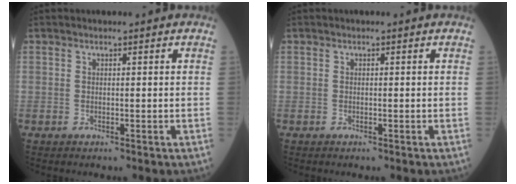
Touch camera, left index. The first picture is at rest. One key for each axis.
{"total": 0.0}